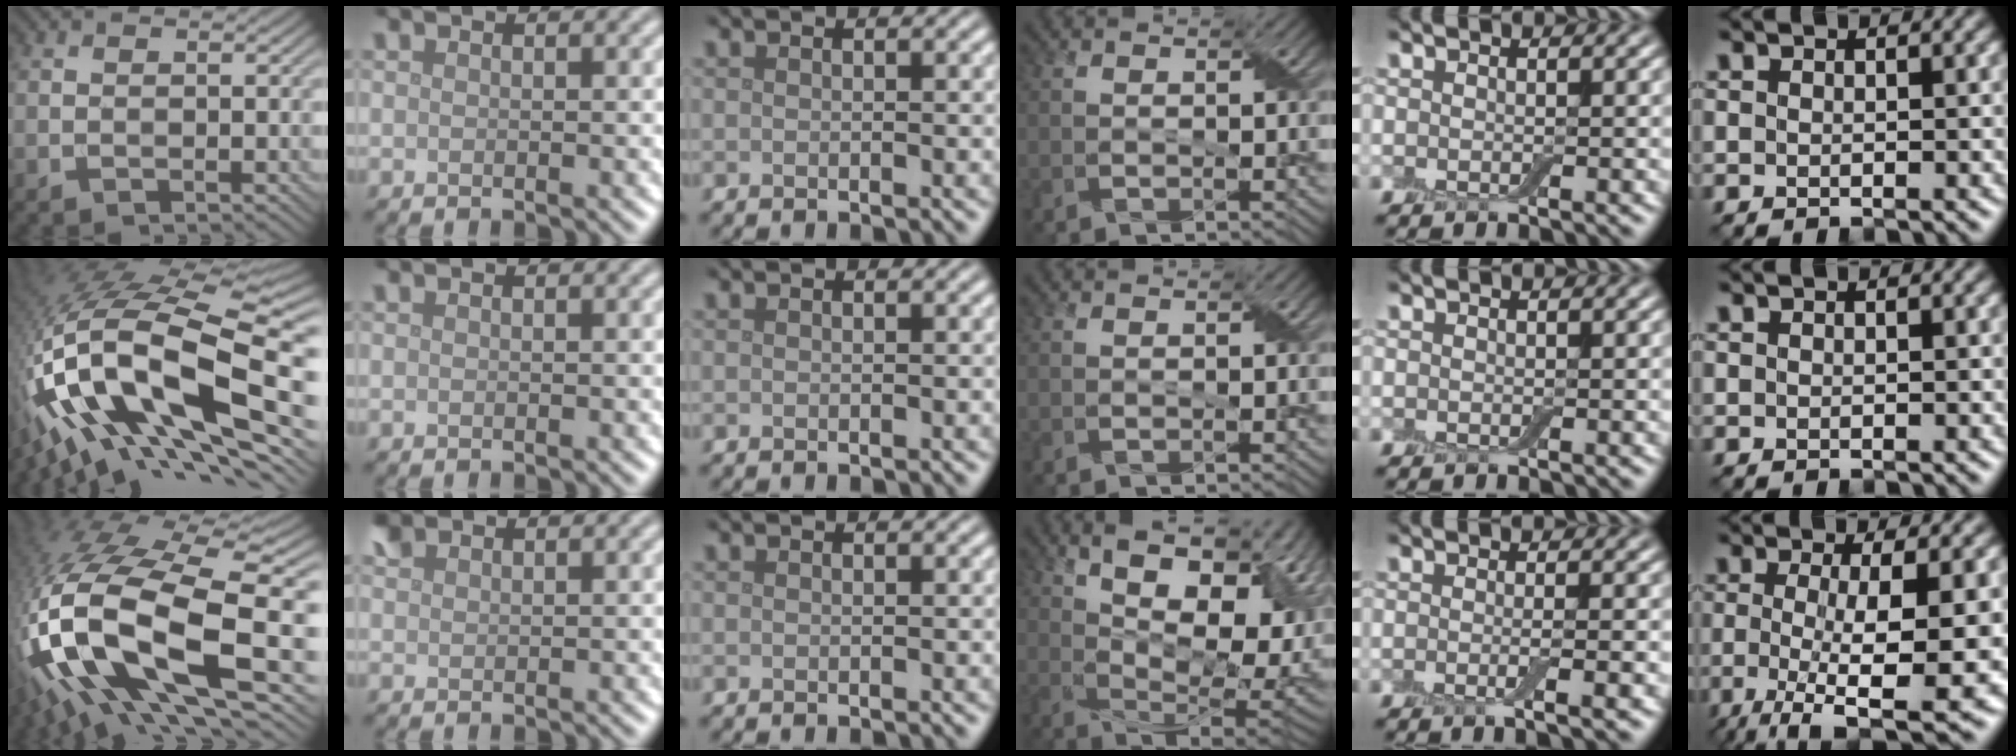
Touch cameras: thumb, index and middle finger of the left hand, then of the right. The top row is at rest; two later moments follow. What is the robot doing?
{"motion": "wrap", "object": "adhesive wrap"}